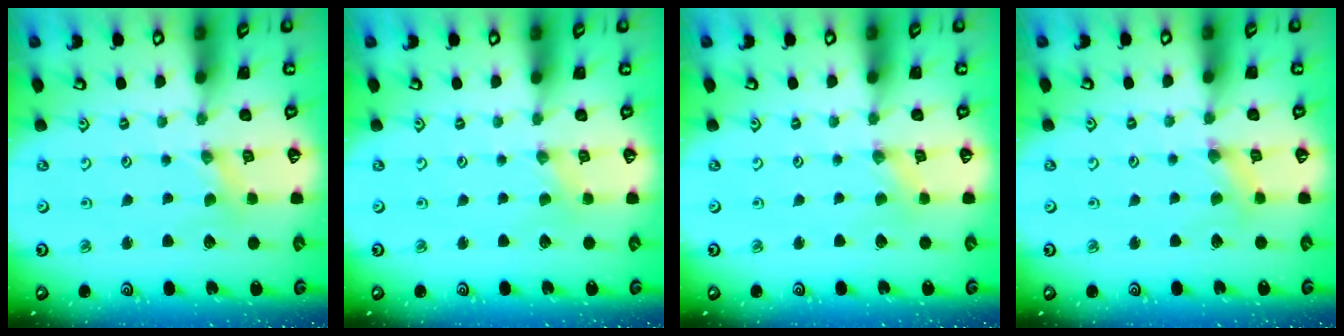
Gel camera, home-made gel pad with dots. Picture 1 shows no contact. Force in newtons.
{"total": 0.0}
{"total": 0.5, "press": 0.5, "slide": 0.1}
{"total": 1.9, "press": 1.9, "slide": 0.3}